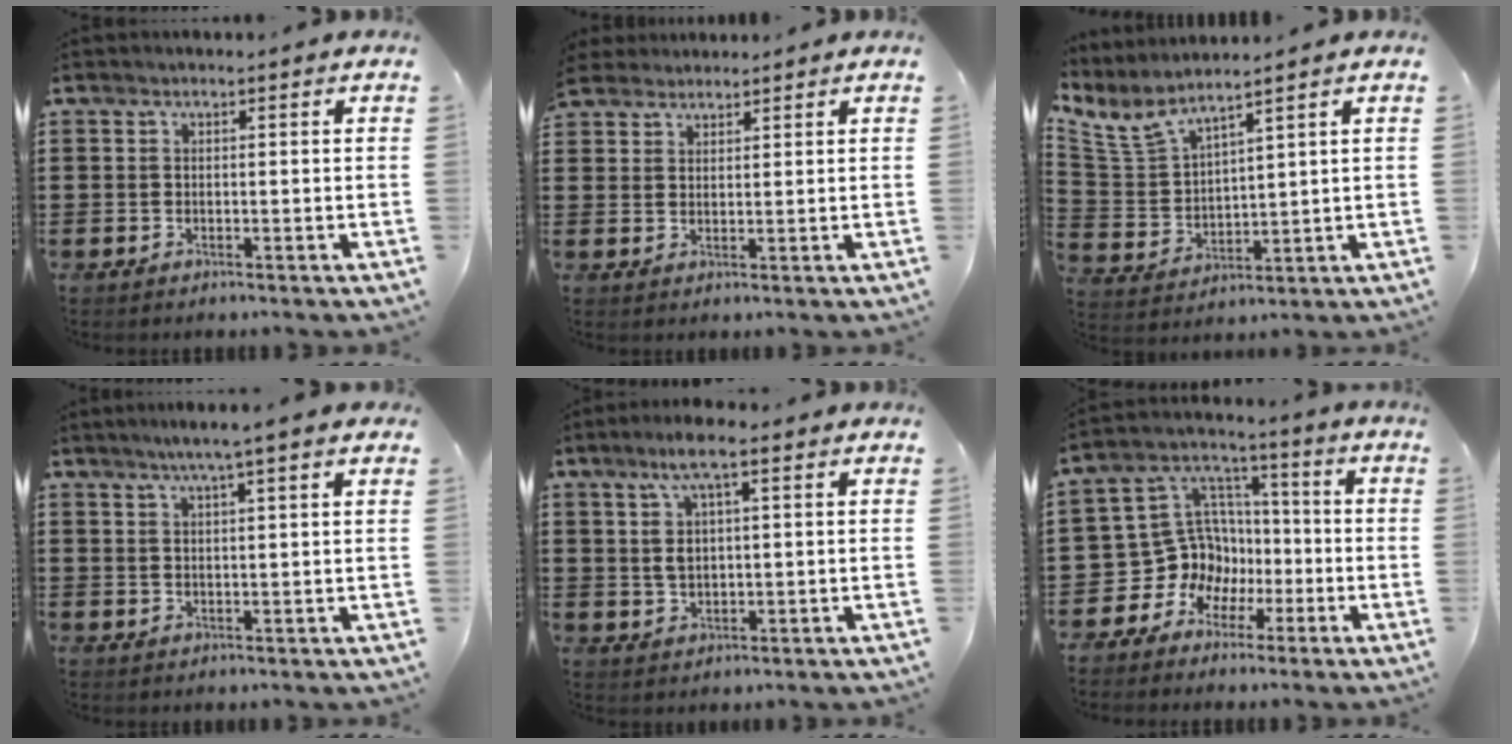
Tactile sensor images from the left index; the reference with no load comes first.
{"total": 2.9, "force": [2.7, 0.8, -0.2], "torque": [-0.006, 0.001, 0.054]}
{"total": 6.7, "force": [5.4, 1.8, 3.6], "torque": [-0.098, -0.022, 0.096]}
{"total": 3.3, "force": [2.2, -0.3, 2.4], "torque": [-0.052, 0.002, 0.037]}
{"total": 6.0, "force": [2.5, 1.8, 5.2], "torque": [-0.112, 0.007, 0.039]}
{"total": 10.2, "force": [-2.1, 9.7, 2.3], "torque": [-0.102, -0.005, -0.032]}